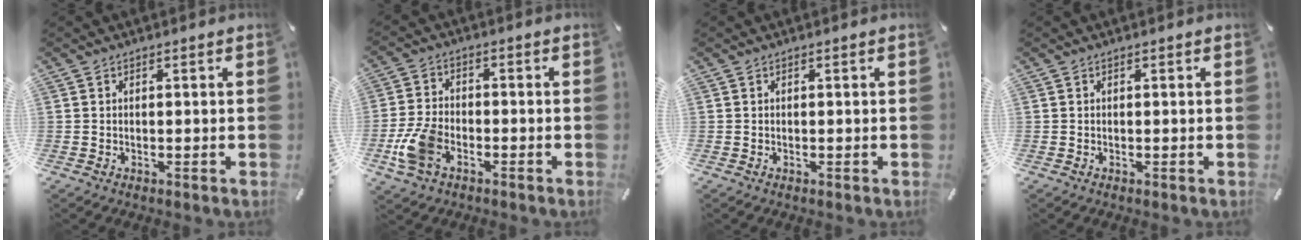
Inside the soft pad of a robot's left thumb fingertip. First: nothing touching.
{"total": 8.5, "force": [-3.7, 5.4, 5.5], "torque": [-0.129, 0.009, -0.070]}
{"total": 0.0}
{"total": 0.0}